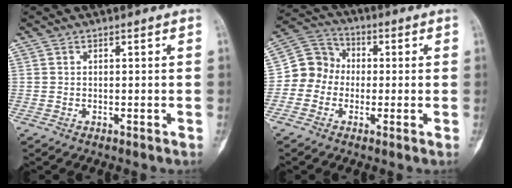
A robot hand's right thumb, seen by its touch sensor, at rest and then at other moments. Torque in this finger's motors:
{"motor_torque": [0.17, 0.12, 0.13, -0.04, 0.07]}